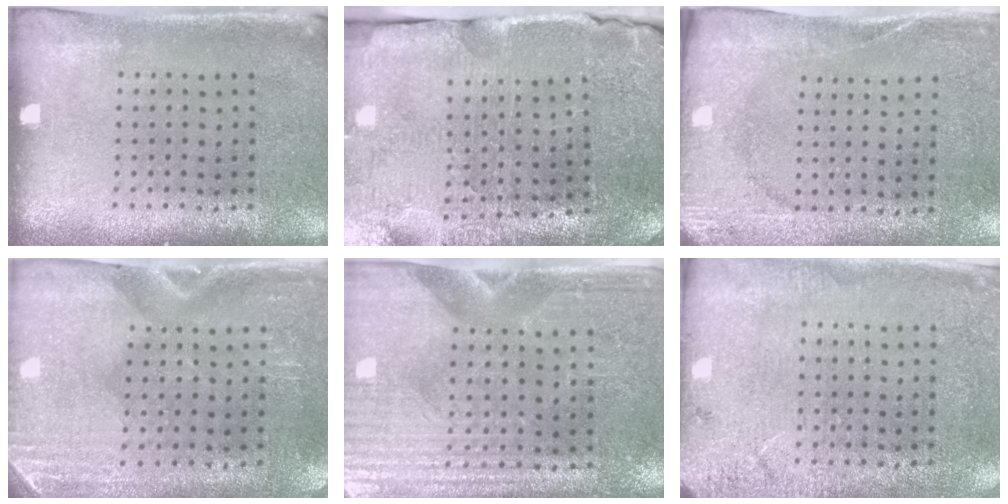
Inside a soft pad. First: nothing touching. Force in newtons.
{"total": 3.7, "press": 3.6, "slide": 0.4}
{"total": 2.6, "press": 2.0, "slide": 1.6}
{"total": 2.9, "press": 2.5, "slide": 1.4}
{"total": 3.6, "press": 3.3, "slide": 1.3}
{"total": 2.6, "press": 2.4, "slide": 1.1}